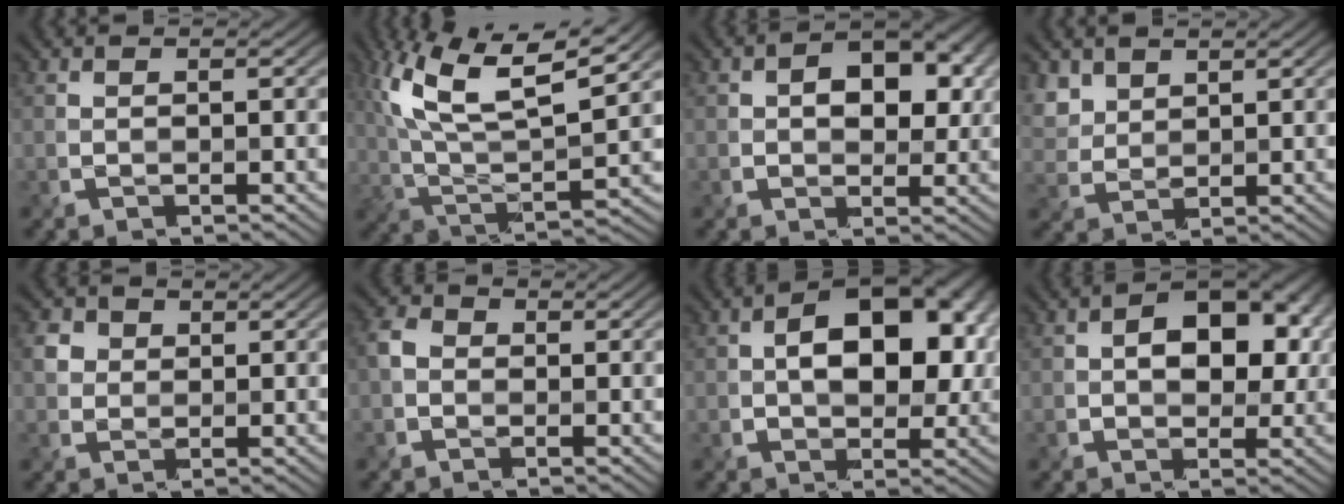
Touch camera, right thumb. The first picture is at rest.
{"total": 13.8, "force": [7.1, 4.8, 10.9], "torque": [-0.244, 0.008, 0.138]}
{"total": 7.0, "force": [1.4, 4.8, 4.9], "torque": [-0.070, 0.002, 0.016]}
{"total": 4.0, "force": [2.8, 2.5, 1.6], "torque": [-0.055, 0.000, 0.066]}
{"total": 2.7, "force": [0.9, 2.4, 0.8], "torque": [-0.028, 0.003, 0.020]}
{"total": 2.9, "force": [-0.4, 2.5, 1.4], "torque": [-0.035, 0.001, -0.013]}
{"total": 11.8, "force": [1.4, 7.5, 9.0], "torque": [-0.117, 0.014, 0.014]}
{"total": 8.7, "force": [1.3, 5.9, 6.2], "torque": [-0.087, 0.006, 0.015]}